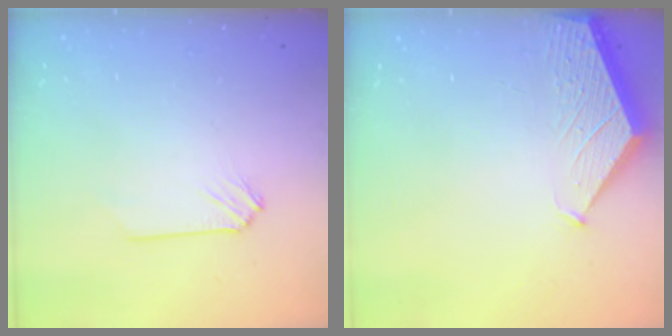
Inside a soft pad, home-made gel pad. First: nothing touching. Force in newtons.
{"total": 1.9, "press": 1.9, "slide": 0.2}